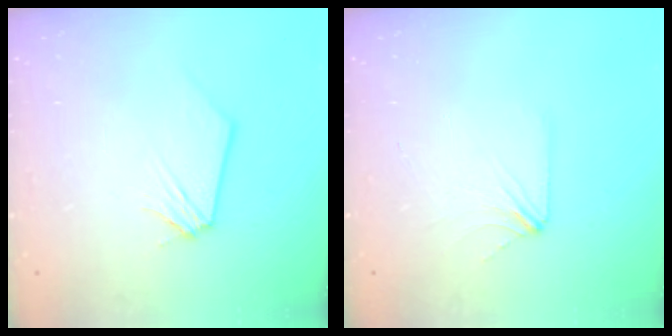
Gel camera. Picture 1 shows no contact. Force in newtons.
{"total": 2.8, "press": 2.8, "slide": 0.4}